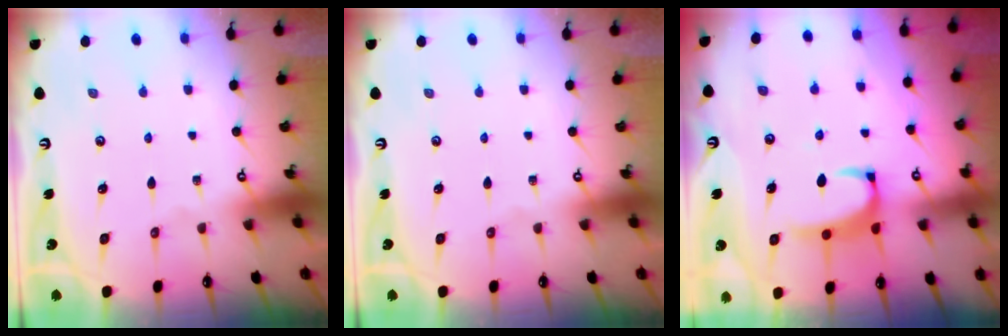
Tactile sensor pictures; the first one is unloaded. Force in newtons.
{"total": 0.0}
{"total": 2.5, "press": 2.4, "slide": 0.8}